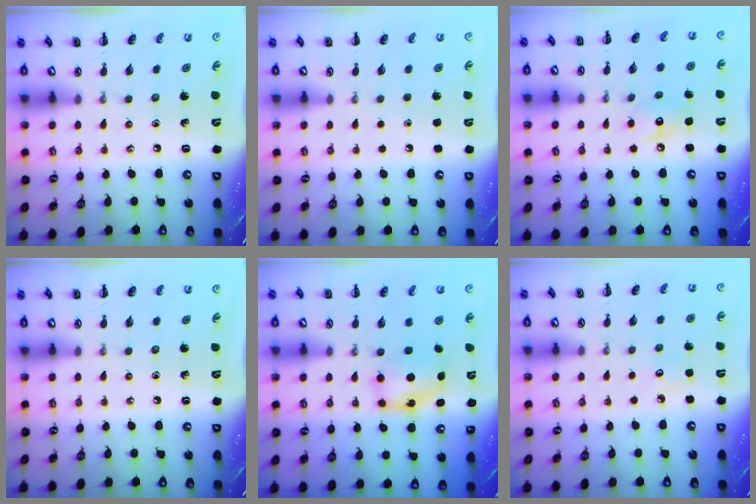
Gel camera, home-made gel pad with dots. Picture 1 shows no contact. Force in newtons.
{"total": 1.6, "press": 1.5, "slide": 0.1}
{"total": 7.0, "press": 7.0, "slide": 0.8}
{"total": 0.0}
{"total": 5.8, "press": 5.8, "slide": 0.9}
{"total": 3.3, "press": 3.3, "slide": 0.8}